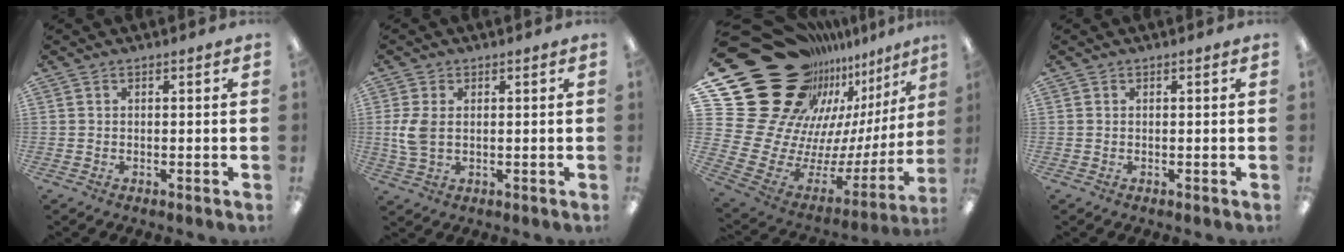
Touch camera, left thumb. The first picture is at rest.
{"total": 5.7, "force": [0.4, 3.7, 4.4], "torque": [-0.109, 0.000, 0.002]}
{"total": 32.8, "force": [16.5, 21.3, 18.7], "torque": [-0.302, -0.175, 0.379]}
{"total": 0.0}